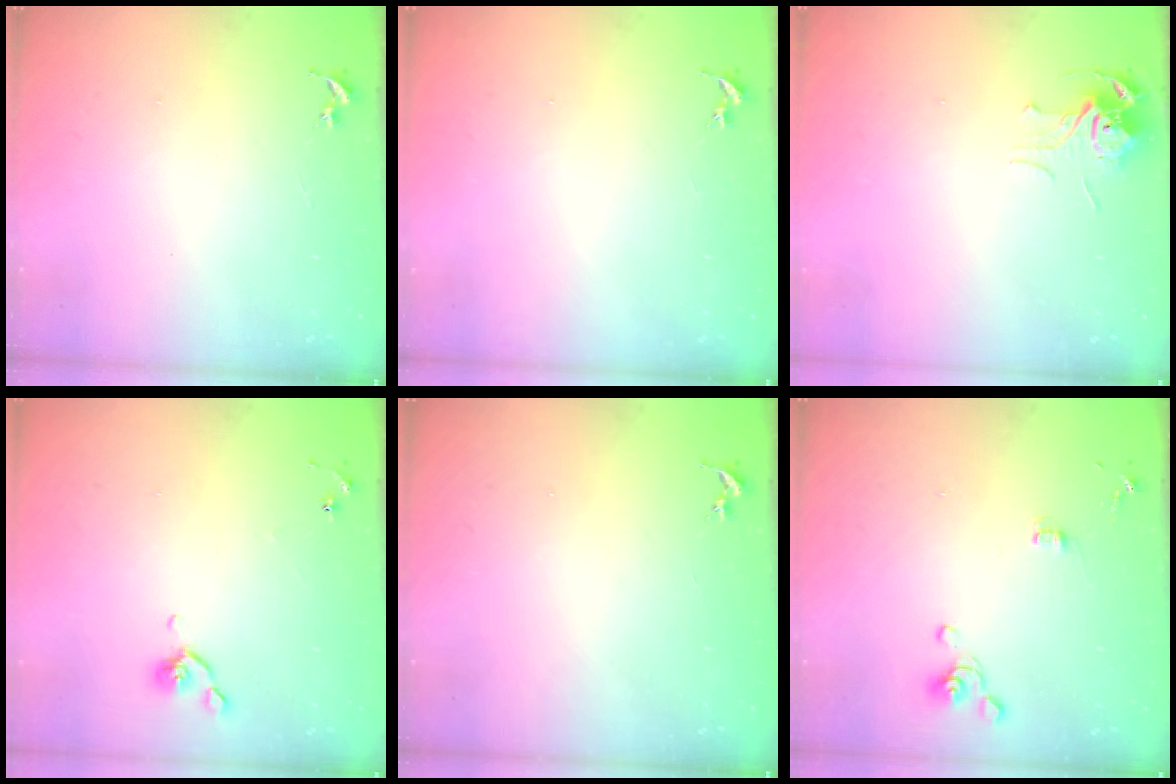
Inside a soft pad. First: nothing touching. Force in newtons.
{"total": 0.0}
{"total": 7.8, "press": 7.7, "slide": 0.7}
{"total": 4.4, "press": 4.3, "slide": 0.8}
{"total": 0.0}
{"total": 4.1, "press": 3.9, "slide": 1.4}